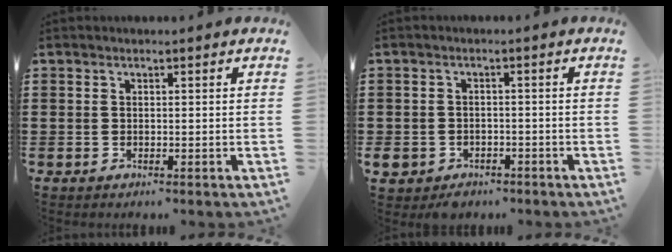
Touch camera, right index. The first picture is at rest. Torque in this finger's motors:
{"motor_torque": [0.15, 0.16, 0.14, 0.07]}